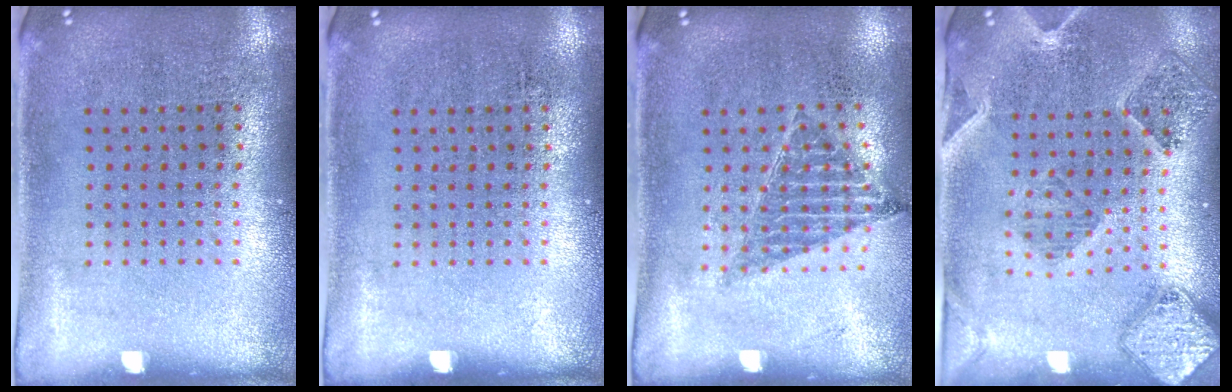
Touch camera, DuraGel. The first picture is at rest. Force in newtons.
{"total": 0.0}
{"total": 0.9, "press": 0.9, "slide": 0.0}
{"total": 1.6, "press": 1.5, "slide": 0.4}